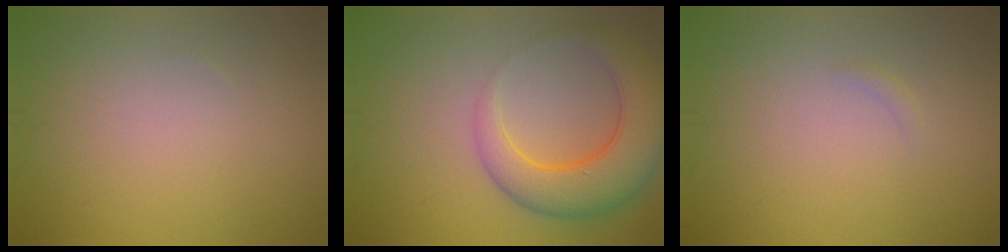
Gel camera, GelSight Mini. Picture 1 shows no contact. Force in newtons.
{"total": 6.8, "press": 6.7, "slide": 0.3}
{"total": 0.5, "press": 0.5, "slide": 0.1}